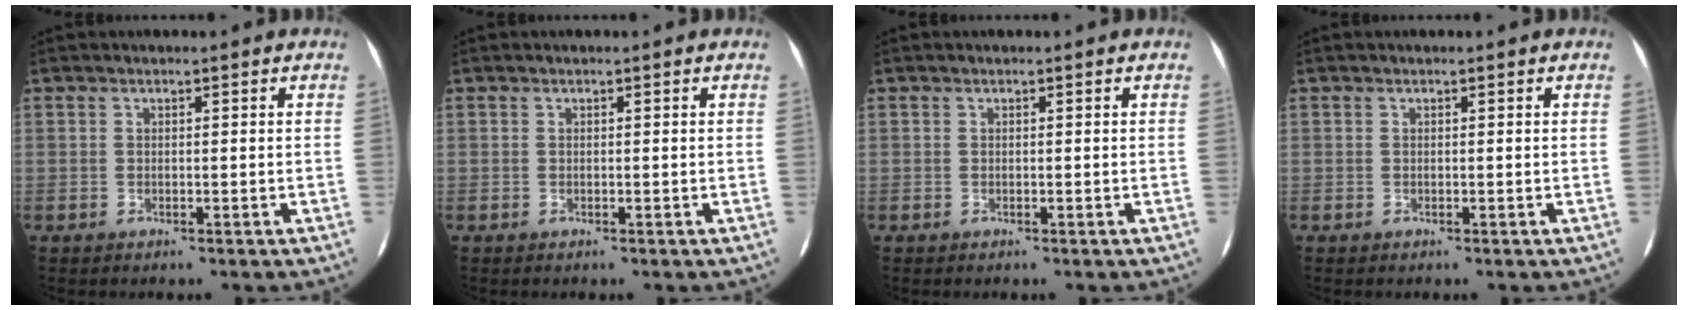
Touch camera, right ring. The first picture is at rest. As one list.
[{"total": 0.0}, {"total": 0.0}, {"total": 0.0}]